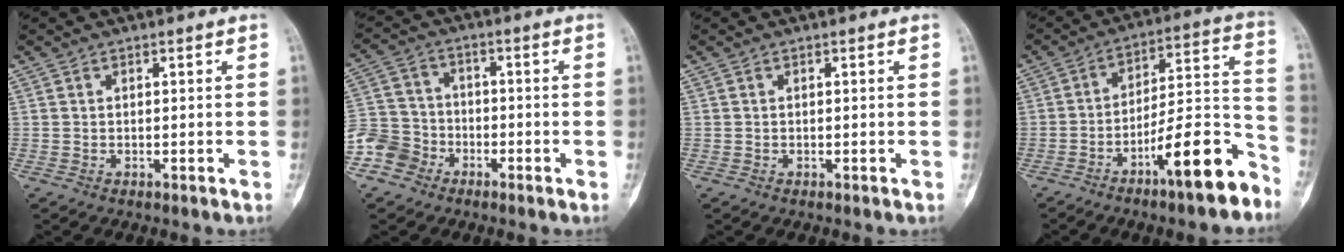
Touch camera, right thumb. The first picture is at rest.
{"total": 7.9, "force": [-4.5, 6.4, 1.3], "torque": [0.001, 0.034, -0.100]}
{"total": 0.0}
{"total": 16.3, "force": [-10.1, 3.8, 12.2], "torque": [-0.169, 0.094, -0.165]}